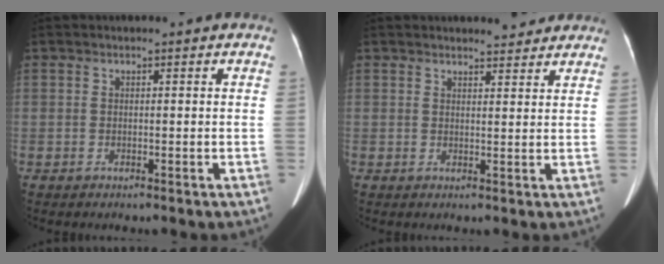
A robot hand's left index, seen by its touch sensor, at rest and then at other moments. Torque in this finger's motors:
{"motor_torque": [0.55, -0.51, 0.11, 0.01]}